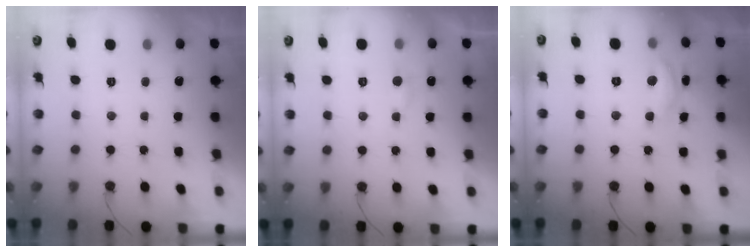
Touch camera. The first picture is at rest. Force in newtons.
{"total": 3.0, "press": 3.0, "slide": 0.3}
{"total": 9.0, "press": 9.0, "slide": 0.4}